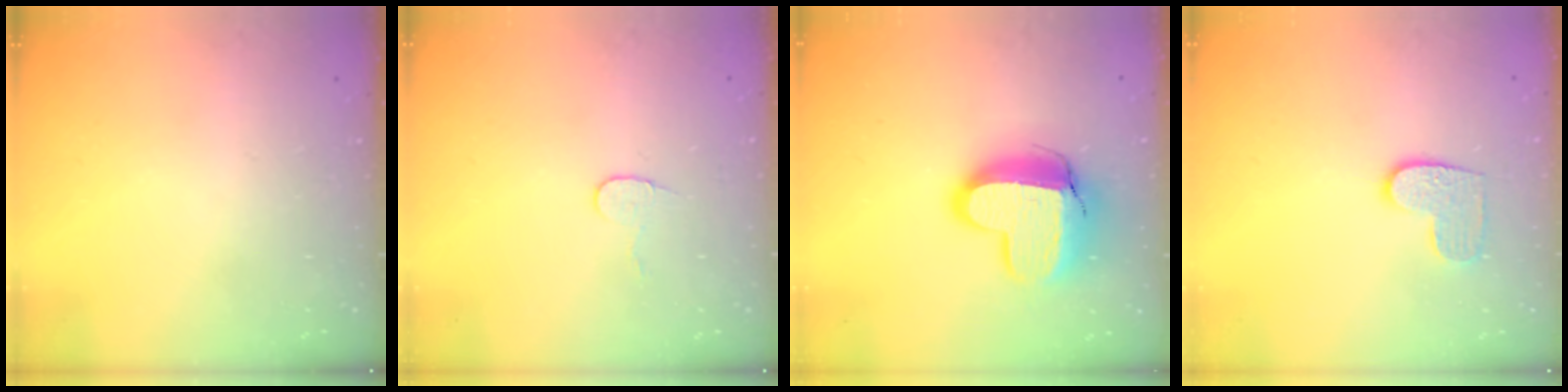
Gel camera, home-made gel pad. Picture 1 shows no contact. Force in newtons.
{"total": 5.6, "press": 5.6, "slide": 0.5}
{"total": 14.1, "press": 14.1, "slide": 1.1}
{"total": 7.4, "press": 7.4, "slide": 0.2}